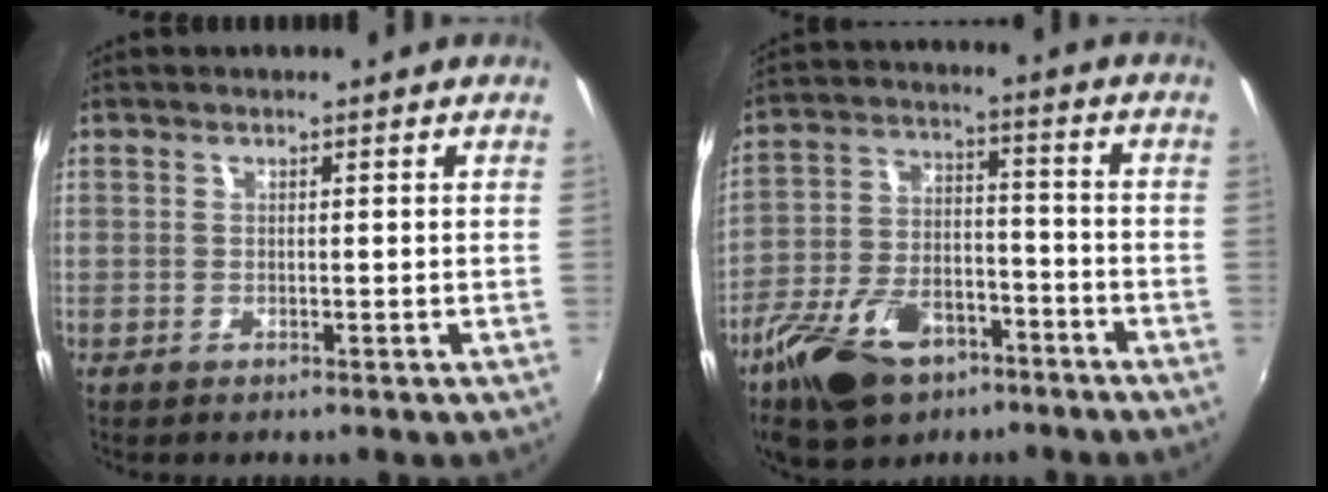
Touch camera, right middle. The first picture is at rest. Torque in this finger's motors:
{"motor_torque": [1.16, -0.98, 0.59, 0.20]}